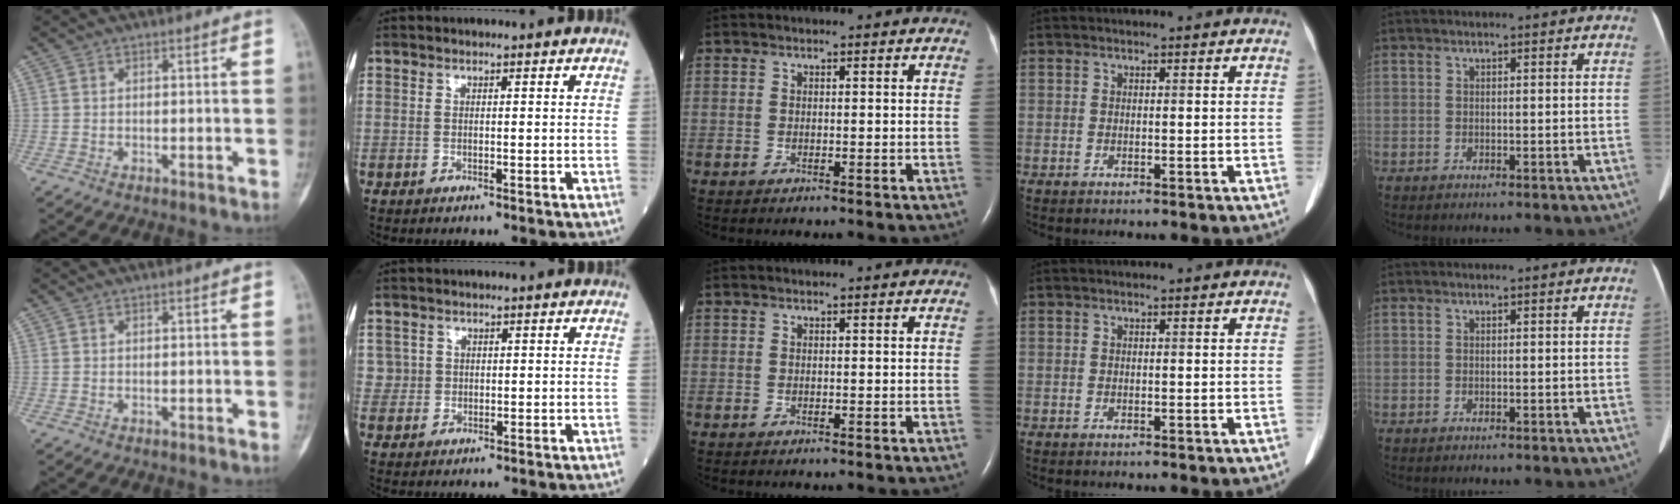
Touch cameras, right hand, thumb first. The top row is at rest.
{"index": {"total": 2.0, "force": [0.7, 1.9, -0.2], "torque": [0.019, 0.004, 0.008]}}